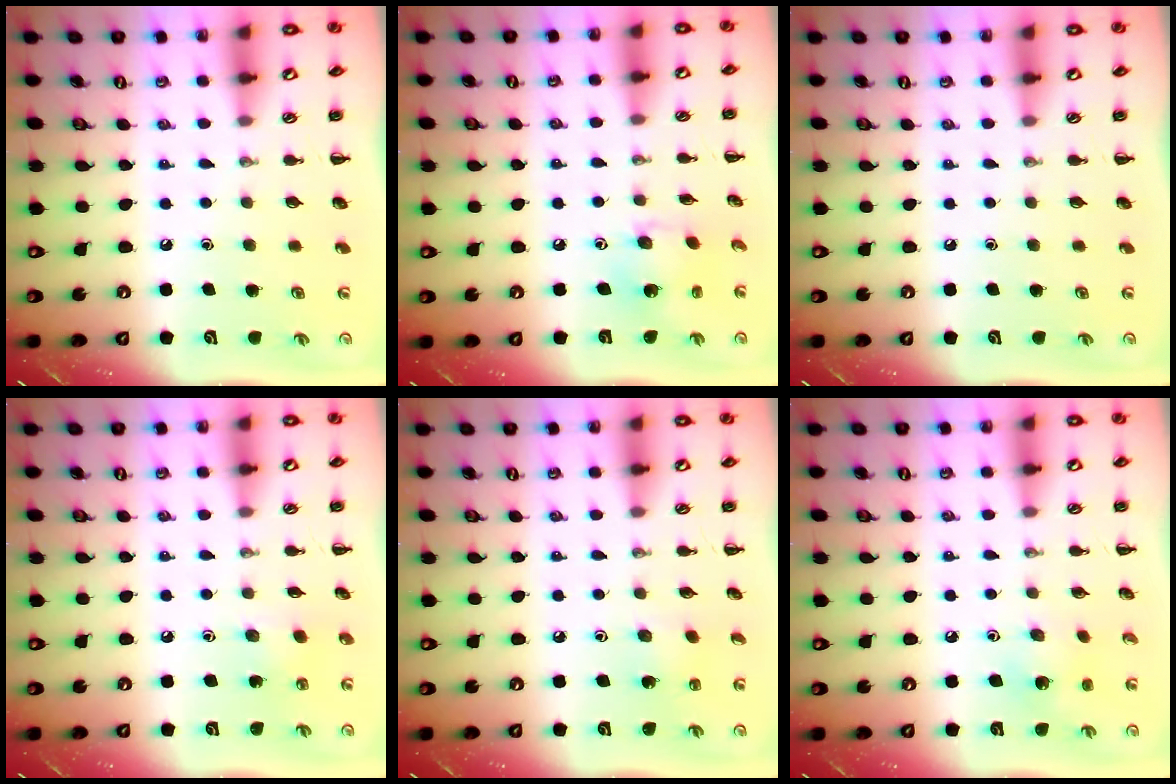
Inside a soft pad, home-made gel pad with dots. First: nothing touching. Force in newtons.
{"total": 4.6, "press": 4.5, "slide": 0.9}
{"total": 0.0}
{"total": 3.0, "press": 2.8, "slide": 1.0}
{"total": 1.9, "press": 1.8, "slide": 0.7}
{"total": 2.6, "press": 2.6, "slide": 0.5}